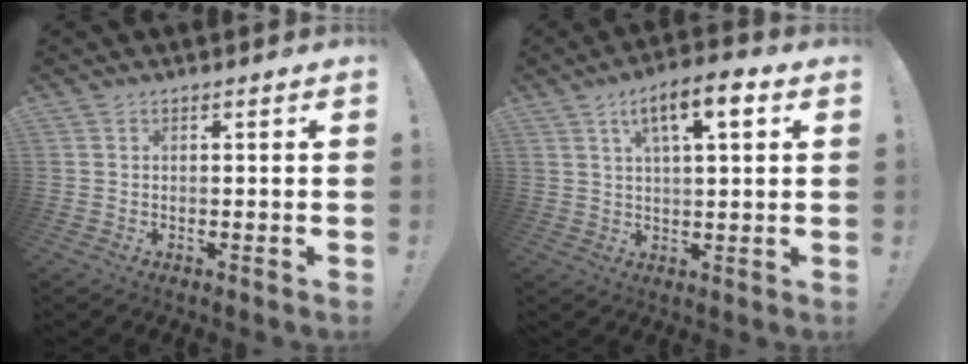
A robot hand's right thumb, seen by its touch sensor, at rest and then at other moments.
{"total": 9.1, "force": [3.9, 2.8, 7.8], "torque": [-0.125, -0.007, 0.061]}